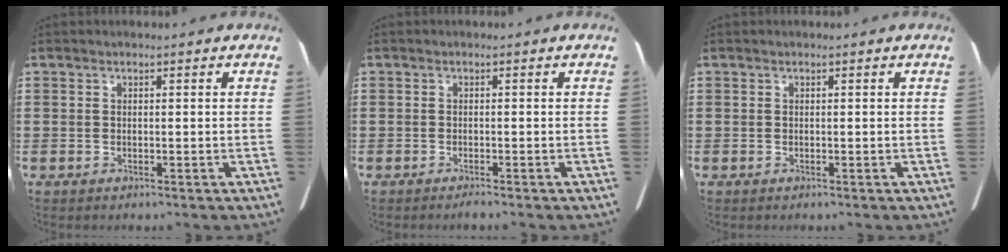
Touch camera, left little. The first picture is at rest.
{"total": 0.8, "force": [-0.6, 0.0, 0.5], "torque": [-0.009, -0.004, -0.011]}
{"total": 0.0}